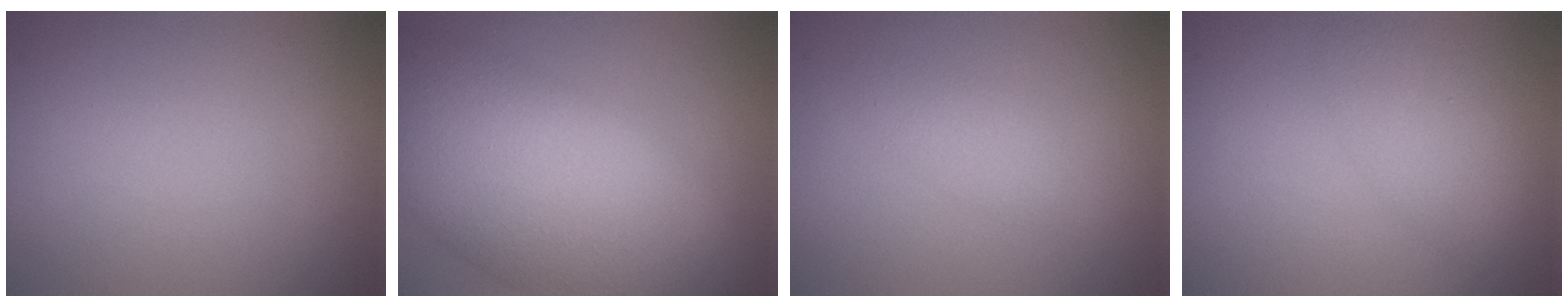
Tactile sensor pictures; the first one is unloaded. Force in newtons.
{"total": 11.9, "press": 11.8, "slide": 0.5}
{"total": 1.7, "press": 1.7, "slide": 0.1}
{"total": 2.7, "press": 2.7, "slide": 0.2}